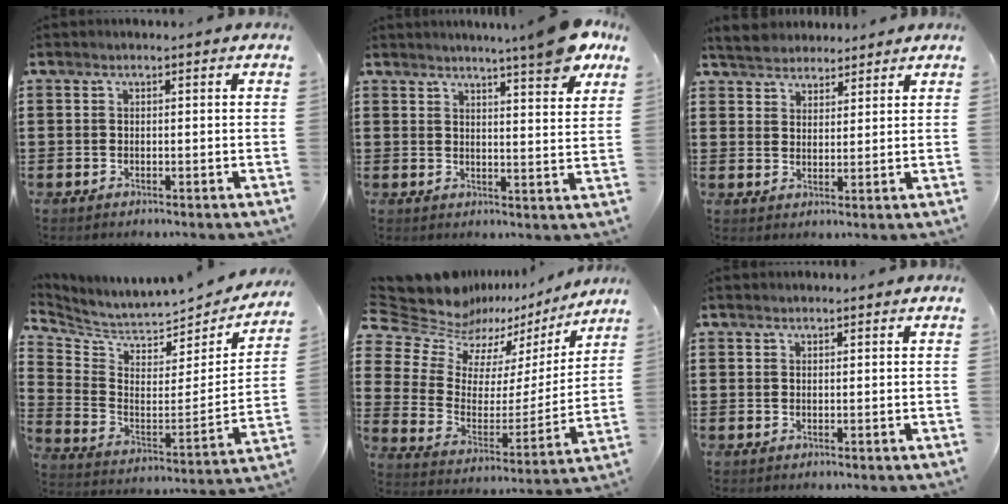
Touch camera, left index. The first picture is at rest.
{"total": 7.4, "force": [6.2, 0.1, 4.0], "torque": [-0.064, -0.030, 0.105]}
{"total": 3.9, "force": [3.7, 1.2, 0.1], "torque": [-0.018, -0.007, 0.068]}
{"total": 4.2, "force": [4.0, 1.0, 0.8], "torque": [-0.046, -0.051, 0.065]}
{"total": 8.4, "force": [7.2, 4.2, 0.6], "torque": [-0.059, -0.064, 0.128]}
{"total": 0.6, "force": [0.6, 0.2, 0.0], "torque": [-0.002, 0.001, 0.013]}